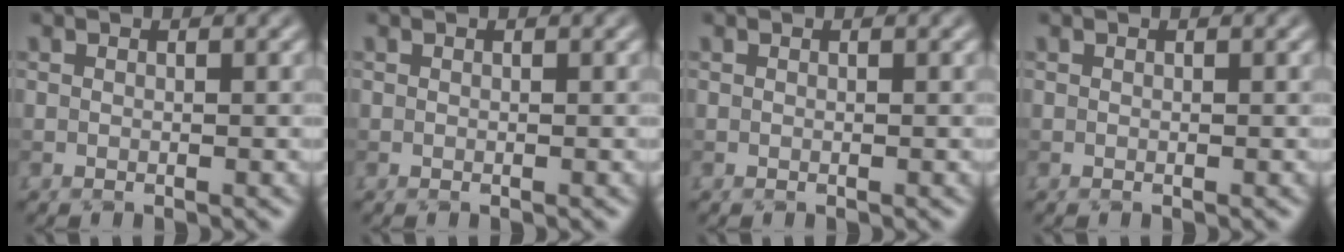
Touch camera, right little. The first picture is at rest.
{"total": 0.0}
{"total": 0.0}
{"total": 0.0}